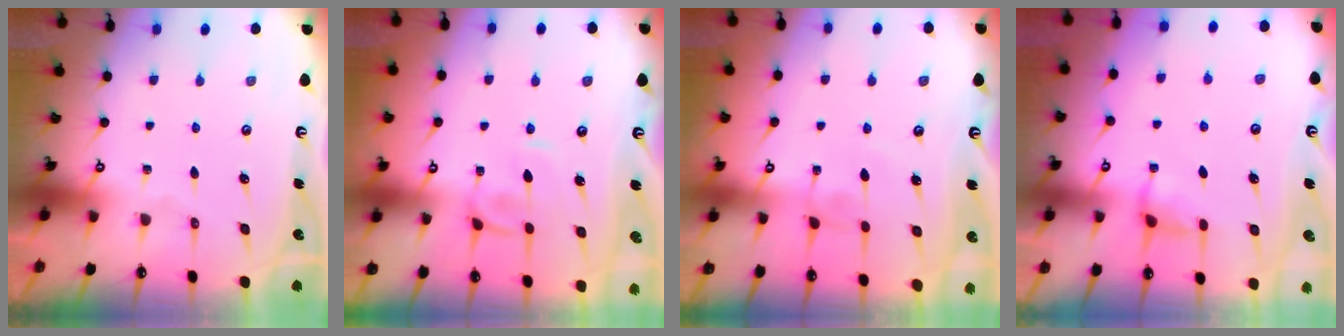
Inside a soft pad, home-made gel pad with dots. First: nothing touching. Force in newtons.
{"total": 2.7, "press": 2.6, "slide": 0.4}
{"total": 2.4, "press": 2.4, "slide": 0.2}
{"total": 2.9, "press": 2.9, "slide": 0.6}